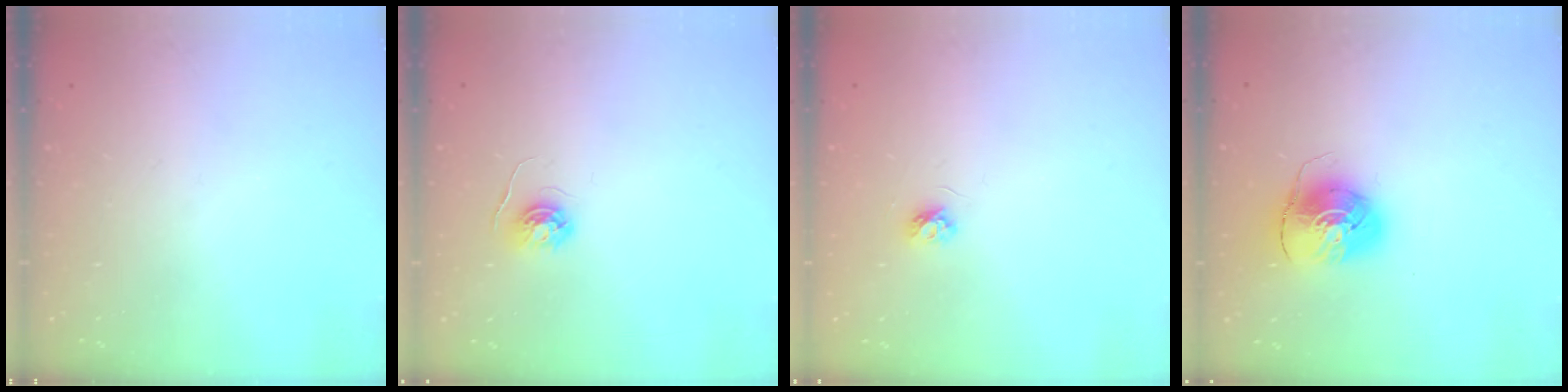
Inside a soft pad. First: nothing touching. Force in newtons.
{"total": 4.0, "press": 4.0, "slide": 0.4}
{"total": 3.7, "press": 3.7, "slide": 0.4}
{"total": 7.9, "press": 7.9, "slide": 0.7}